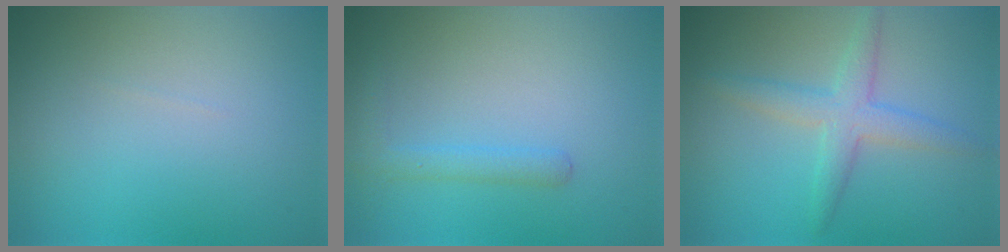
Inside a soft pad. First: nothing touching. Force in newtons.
{"total": 1.6, "press": 1.6, "slide": 0.1}
{"total": 3.2, "press": 3.2, "slide": 0.2}